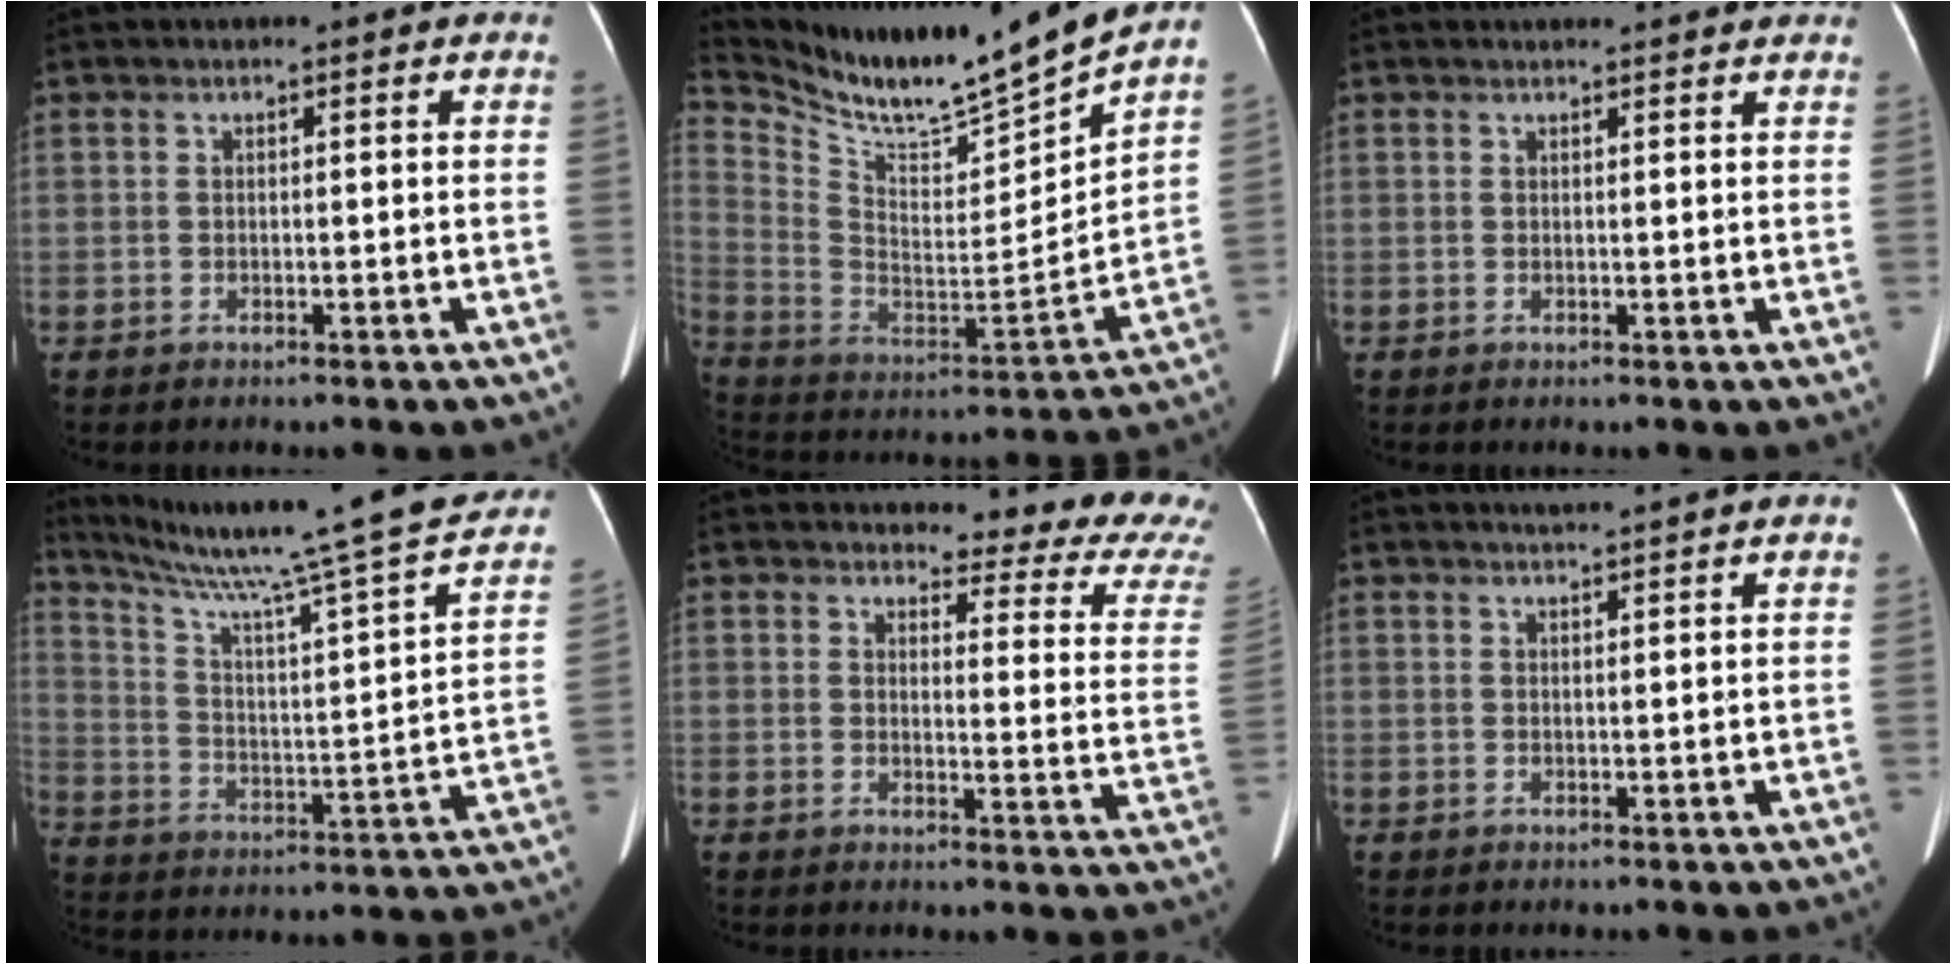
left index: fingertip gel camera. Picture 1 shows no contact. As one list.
[{"total": 19.7, "force": [17.8, -1.2, 8.5], "torque": [-0.168, -0.061, 0.298]}, {"total": 4.7, "force": [4.6, 0.5, 1.1], "torque": [-0.013, 0.015, 0.044]}, {"total": 27.3, "force": [22.5, 1.4, 15.6], "torque": [-0.250, -0.035, 0.311]}, {"total": 13.4, "force": [12.9, 1.9, 3.1], "torque": [-0.011, -0.093, 0.112]}, {"total": 1.5, "force": [1.4, -0.5, 0.3], "torque": [-0.005, 0.003, 0.030]}]